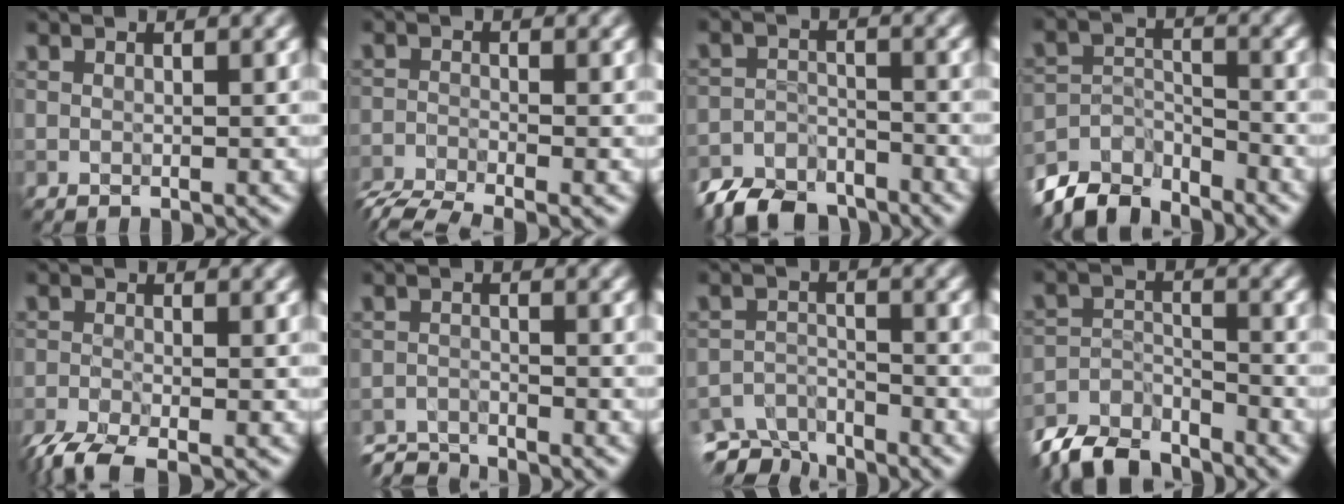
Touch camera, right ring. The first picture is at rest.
{"total": 4.9, "force": [-4.7, 0.7, 1.5], "torque": [-0.029, -0.013, -0.076]}
{"total": 5.5, "force": [-5.2, 1.7, 0.5], "torque": [-0.005, -0.004, -0.090]}
{"total": 5.8, "force": [-5.6, 1.4, 0.4], "torque": [-0.004, -0.001, -0.102]}
{"total": 4.4, "force": [-3.8, 0.7, 2.0], "torque": [-0.035, -0.005, -0.075]}
{"total": 4.2, "force": [-4.2, 0.2, 0.0], "torque": [0.001, -0.003, -0.073]}
{"total": 6.2, "force": [-6.0, 1.5, 0.6], "torque": [-0.014, -0.011, -0.094]}
{"total": 6.7, "force": [-6.5, 1.5, 0.9], "torque": [-0.013, -0.006, -0.121]}